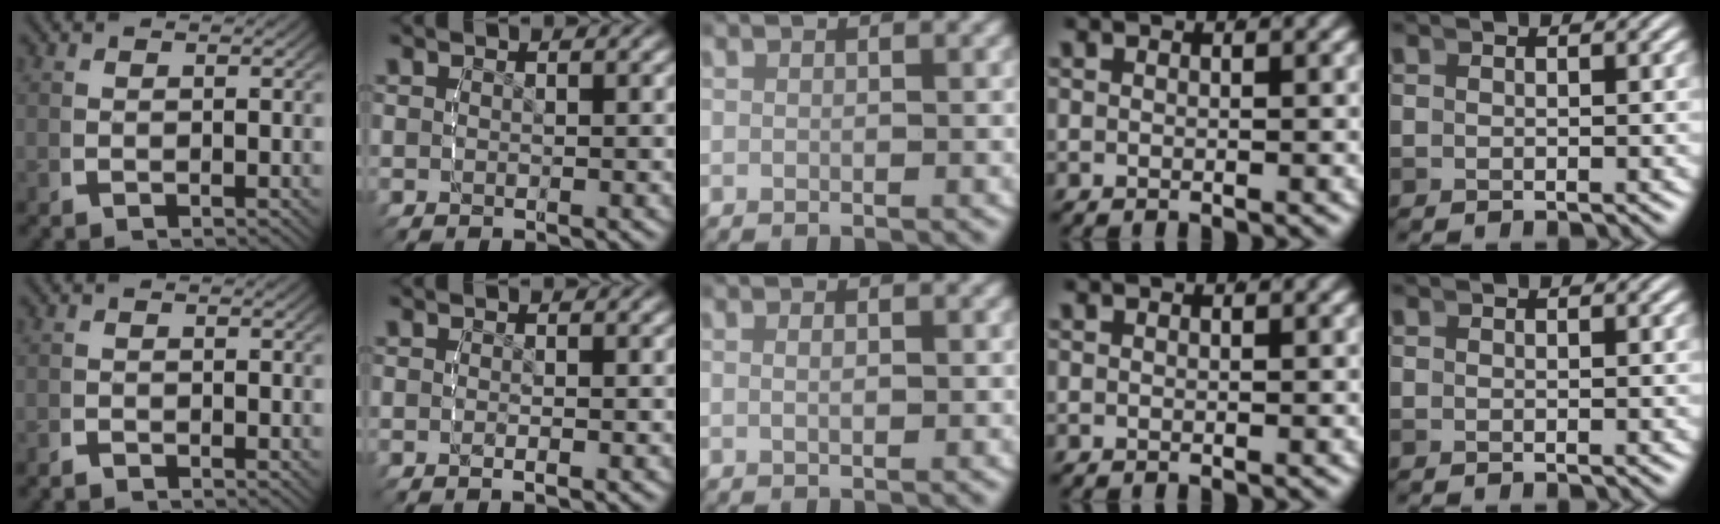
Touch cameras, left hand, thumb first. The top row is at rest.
{"thumb": {"total": 1.0, "force": [-1.0, 0.0, 0.0], "torque": [0.005, -0.003, -0.023]}, "index": {"total": 0.6, "force": [-0.6, 0.0, 0.2], "torque": [-0.011, -0.001, -0.010]}, "middle": {"total": 0.7, "force": [0.1, 0.2, 0.6], "torque": [-0.012, -0.002, 0.002]}}